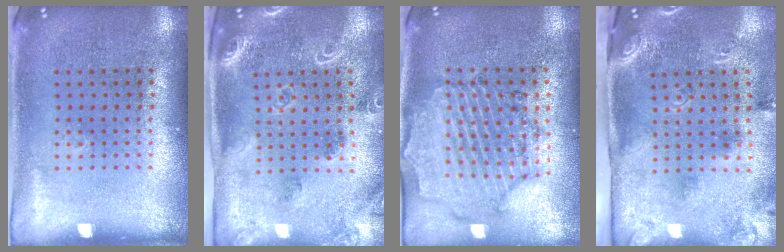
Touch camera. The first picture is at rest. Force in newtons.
{"total": 1.9, "press": 1.8, "slide": 0.3}
{"total": 1.7, "press": 1.6, "slide": 0.3}
{"total": 2.9, "press": 1.9, "slide": 2.2}